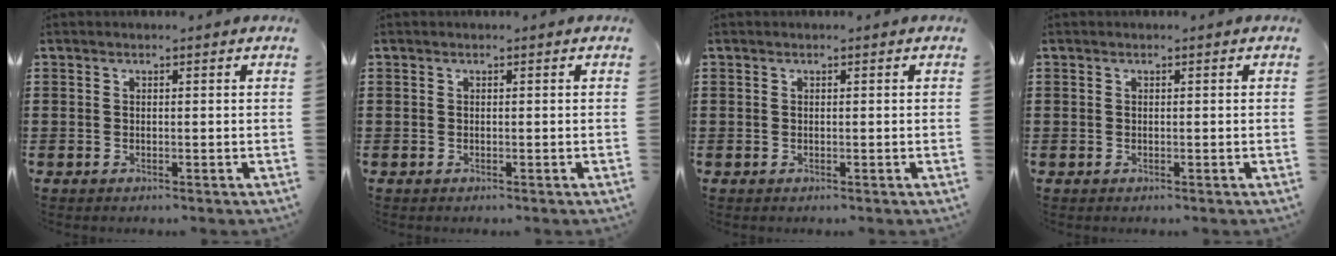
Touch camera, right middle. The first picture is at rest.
{"total": 0.0}
{"total": 0.0}
{"total": 0.0}